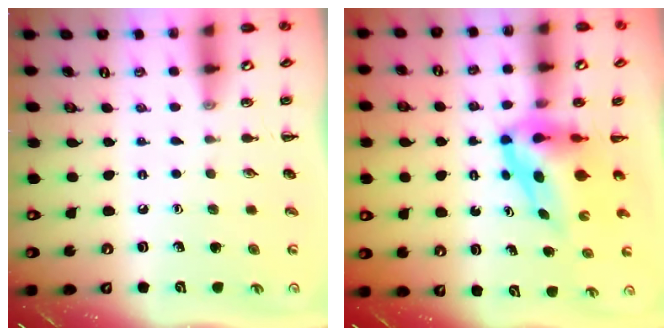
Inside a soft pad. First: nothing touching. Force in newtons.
{"total": 6.0, "press": 5.9, "slide": 1.4}